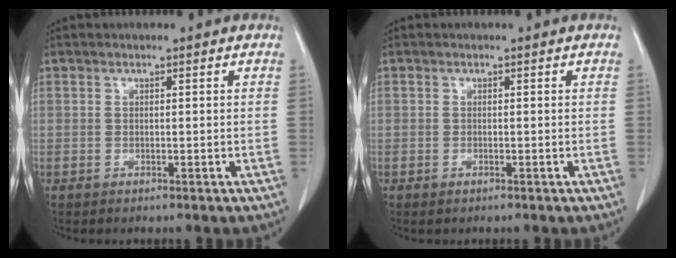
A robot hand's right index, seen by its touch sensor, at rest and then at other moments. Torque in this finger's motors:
{"motor_torque": [0.17, -0.16, 0.01, 0.01]}